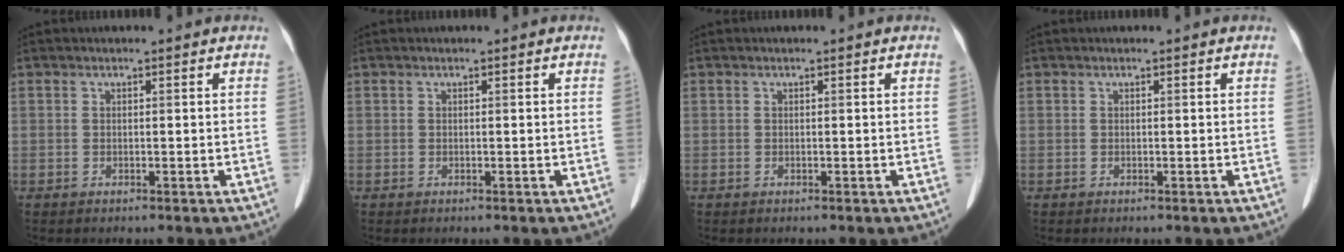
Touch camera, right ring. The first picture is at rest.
{"total": 0.0}
{"total": 0.0}
{"total": 0.0}